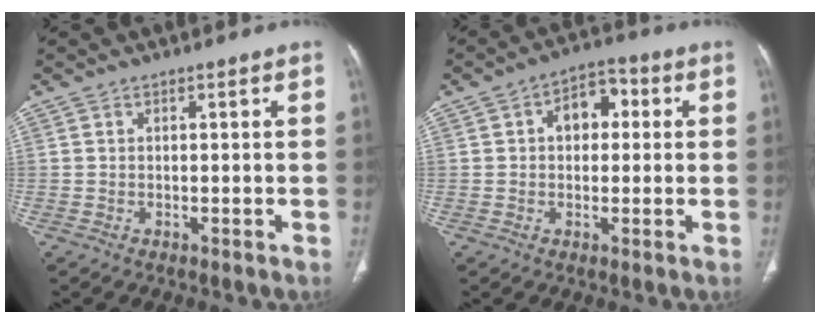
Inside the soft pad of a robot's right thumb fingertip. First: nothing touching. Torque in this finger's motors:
{"motor_torque": [0.76, 1.17, 0.64, 0.34, 0.07]}